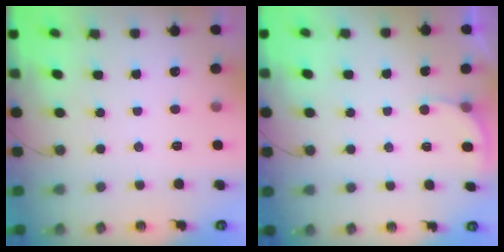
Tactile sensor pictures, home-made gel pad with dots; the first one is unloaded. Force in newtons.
{"total": 2.4, "press": 2.4, "slide": 0.2}